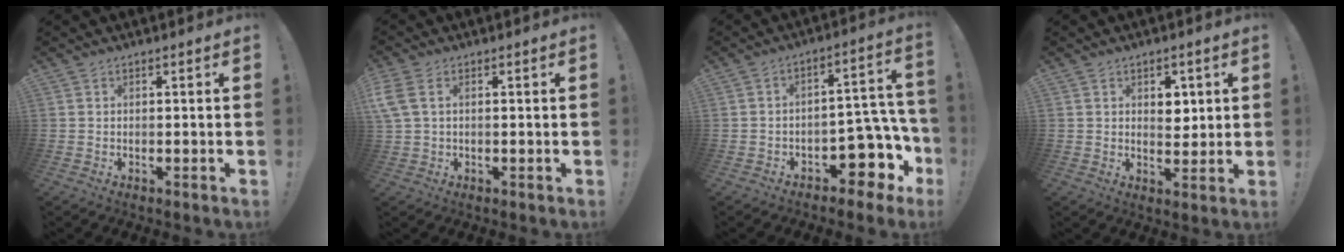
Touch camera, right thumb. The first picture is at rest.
{"total": 5.2, "force": [1.5, 3.3, 3.8], "torque": [-0.091, 0.007, 0.032]}
{"total": 11.9, "force": [-6.1, 6.9, 7.6], "torque": [-0.064, 0.036, -0.094]}
{"total": 5.1, "force": [1.8, 4.1, 2.4], "torque": [-0.012, -0.010, 0.026]}